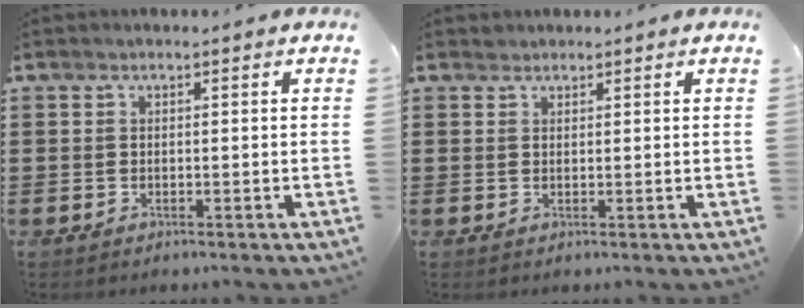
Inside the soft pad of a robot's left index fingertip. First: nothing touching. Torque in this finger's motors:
{"motor_torque": [-0.01, 0.00, 0.00, -0.02]}